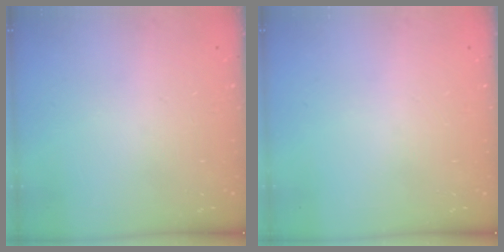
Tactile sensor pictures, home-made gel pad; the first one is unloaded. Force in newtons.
{"total": 0.0}